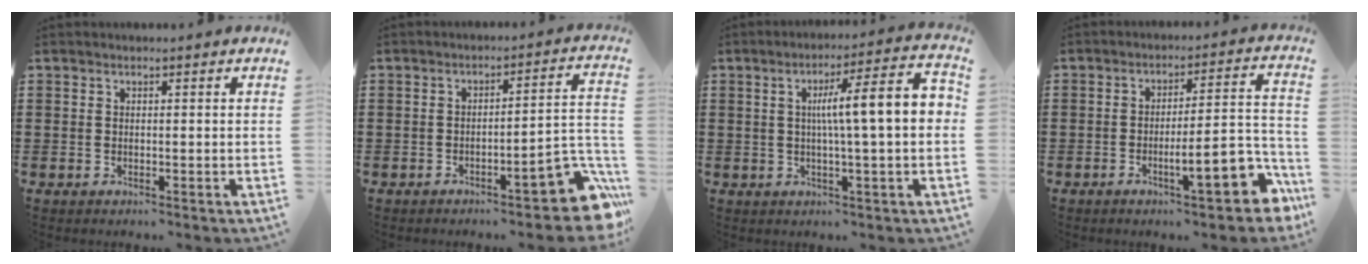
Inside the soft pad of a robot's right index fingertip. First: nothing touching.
{"total": 8.7, "force": [-4.8, 2.0, 7.0], "torque": [-0.093, -0.007, -0.083]}
{"total": 9.4, "force": [0.7, 0.6, 9.3], "torque": [-0.155, -0.006, 0.001]}
{"total": 10.0, "force": [-4.6, 2.3, 8.6], "torque": [-0.116, -0.006, -0.080]}